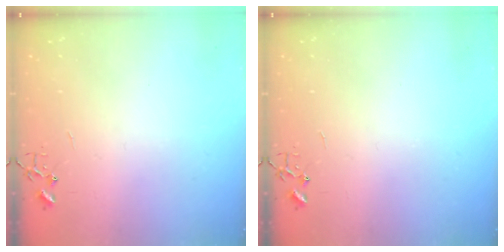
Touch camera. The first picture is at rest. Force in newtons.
{"total": 0.0}